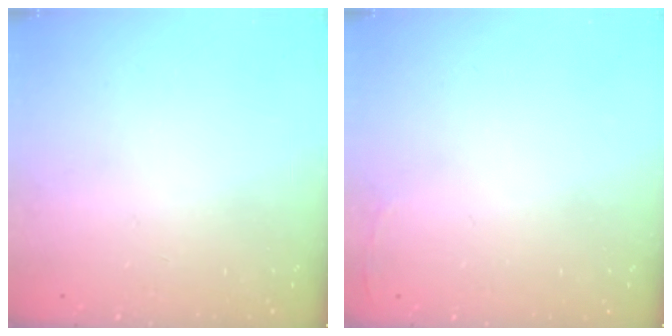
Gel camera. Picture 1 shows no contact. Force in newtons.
{"total": 2.5, "press": 2.4, "slide": 0.9}